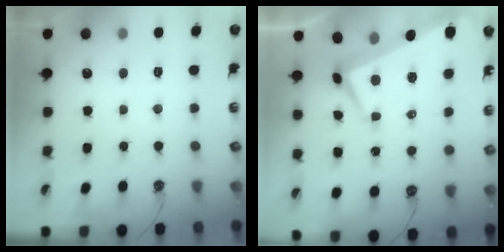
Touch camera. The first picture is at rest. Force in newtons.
{"total": 4.4, "press": 4.3, "slide": 1.1}